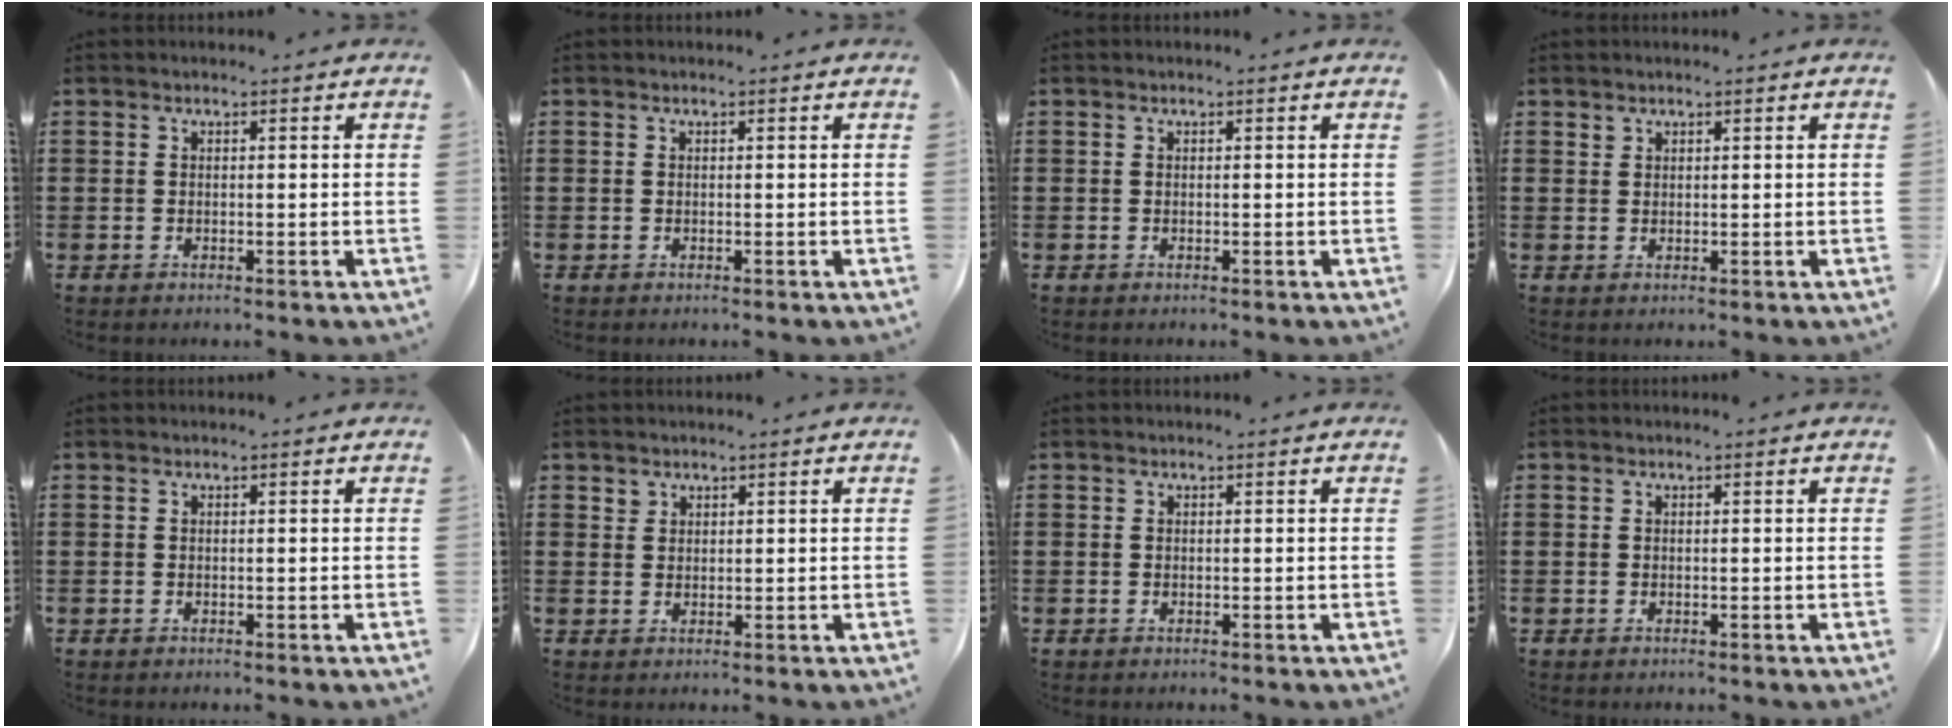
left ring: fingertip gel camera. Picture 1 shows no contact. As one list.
[{"total": 0.0}, {"total": 0.0}, {"total": 0.9, "force": [0.8, 0.3, 0.0], "torque": [-0.002, 0.000, 0.017]}, {"total": 0.0}, {"total": 1.4, "force": [1.2, 0.6, 0.0], "torque": [-0.002, -0.001, 0.026]}, {"total": 0.0}, {"total": 0.0}]